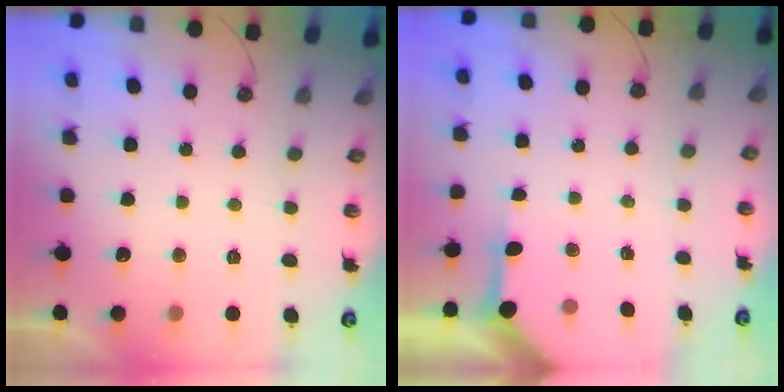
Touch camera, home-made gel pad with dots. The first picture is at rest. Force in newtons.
{"total": 4.0, "press": 3.9, "slide": 0.4}